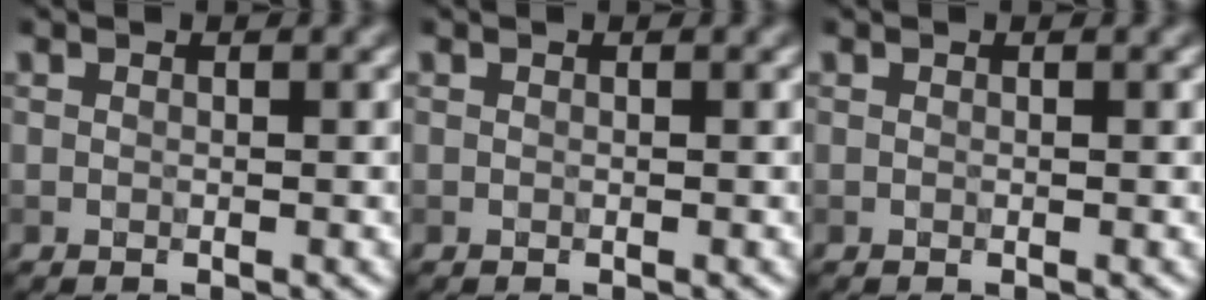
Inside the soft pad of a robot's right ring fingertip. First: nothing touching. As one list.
[{"total": 0.0}, {"total": 0.0}]